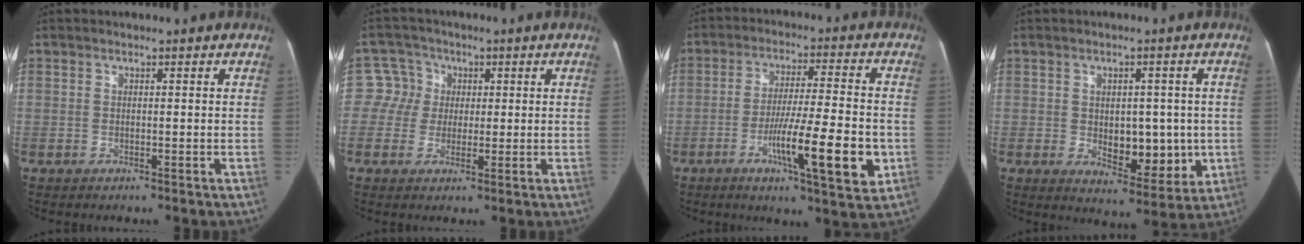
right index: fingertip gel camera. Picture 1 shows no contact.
{"total": 5.0, "force": [0.6, 5.0, 0.1], "torque": [0.009, 0.019, 0.009]}
{"total": 13.4, "force": [-4.4, 1.1, 12.7], "torque": [-0.205, -0.012, -0.070]}
{"total": 8.8, "force": [-0.4, 5.0, 7.3], "torque": [-0.080, -0.002, 0.007]}